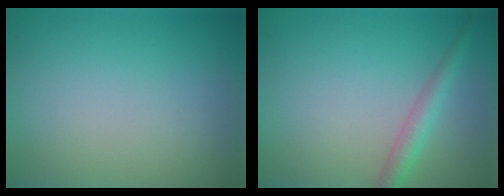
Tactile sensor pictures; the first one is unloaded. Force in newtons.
{"total": 2.2, "press": 2.2, "slide": 0.1}